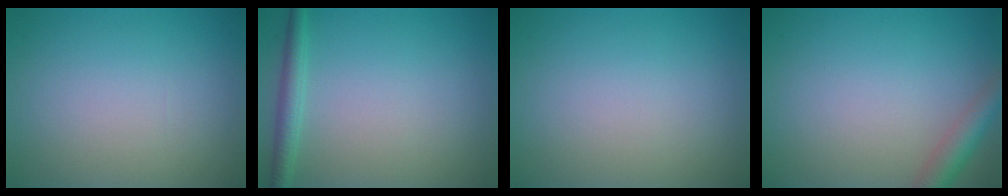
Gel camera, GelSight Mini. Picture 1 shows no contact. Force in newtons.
{"total": 1.9, "press": 1.9, "slide": 0.1}
{"total": 0.0}
{"total": 2.9, "press": 2.9, "slide": 0.2}